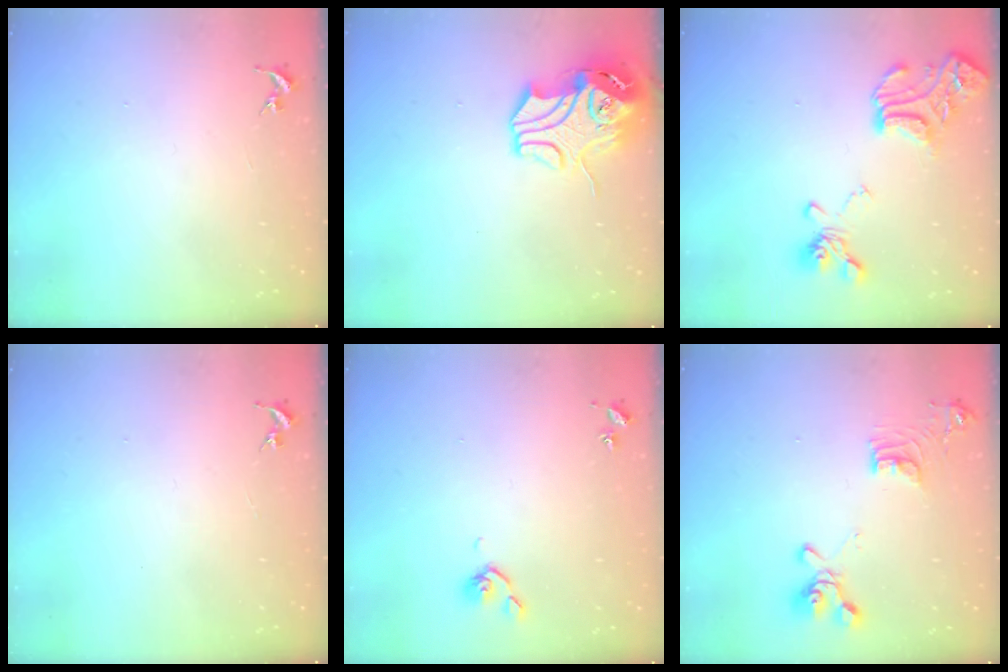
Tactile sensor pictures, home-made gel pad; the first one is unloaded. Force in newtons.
{"total": 12.7, "press": 12.5, "slide": 1.8}
{"total": 17.9, "press": 17.8, "slide": 1.8}
{"total": 0.0}
{"total": 4.9, "press": 4.9, "slide": 0.9}
{"total": 14.5, "press": 14.4, "slide": 1.7}